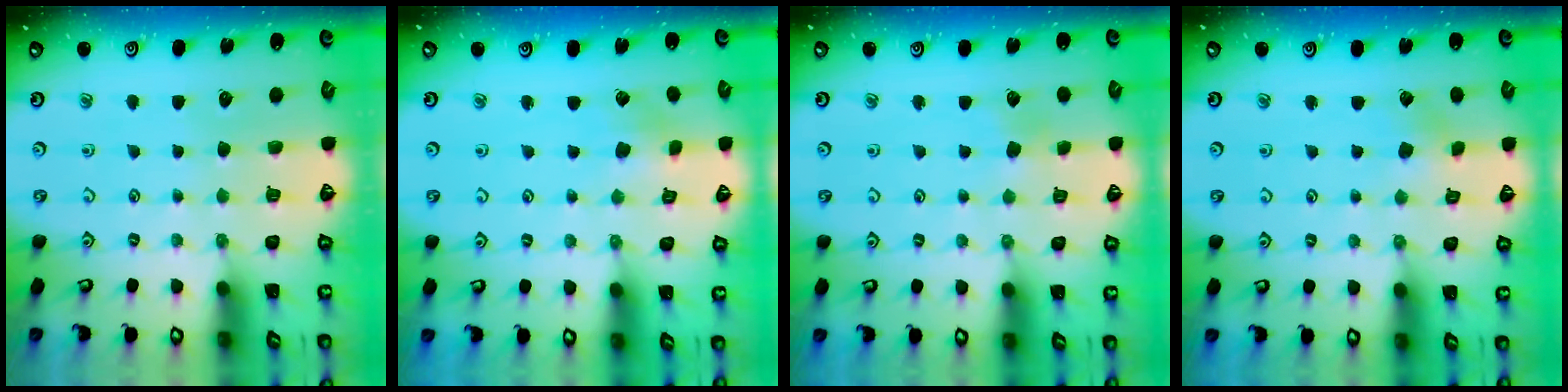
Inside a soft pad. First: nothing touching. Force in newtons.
{"total": 2.8, "press": 2.8, "slide": 0.4}
{"total": 3.8, "press": 3.8, "slide": 0.4}
{"total": 1.8, "press": 1.7, "slide": 0.6}